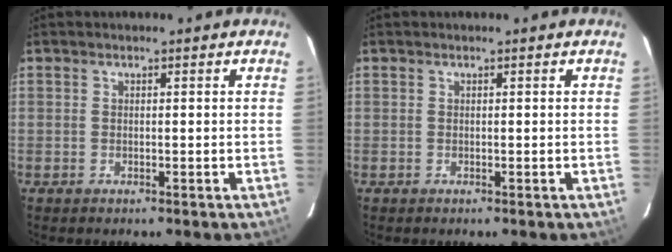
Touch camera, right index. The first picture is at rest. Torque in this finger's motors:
{"motor_torque": [0.00, 0.00, 0.00, 0.00]}